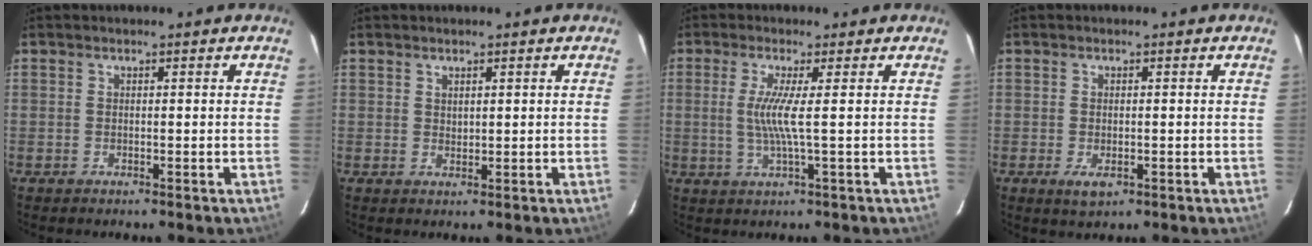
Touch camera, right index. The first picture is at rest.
{"total": 1.2, "force": [0.9, 0.6, 0.4], "torque": [-0.003, 0.001, 0.017]}
{"total": 4.8, "force": [0.3, -0.9, 4.7], "torque": [-0.094, -0.006, 0.005]}
{"total": 3.0, "force": [-1.0, 1.6, 2.3], "torque": [-0.041, -0.007, -0.012]}